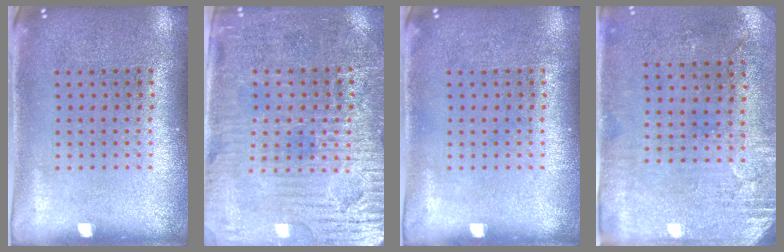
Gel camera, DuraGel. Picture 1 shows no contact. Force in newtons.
{"total": 3.9, "press": 3.5, "slide": 1.7}
{"total": 0.0}
{"total": 2.9, "press": 2.4, "slide": 1.6}